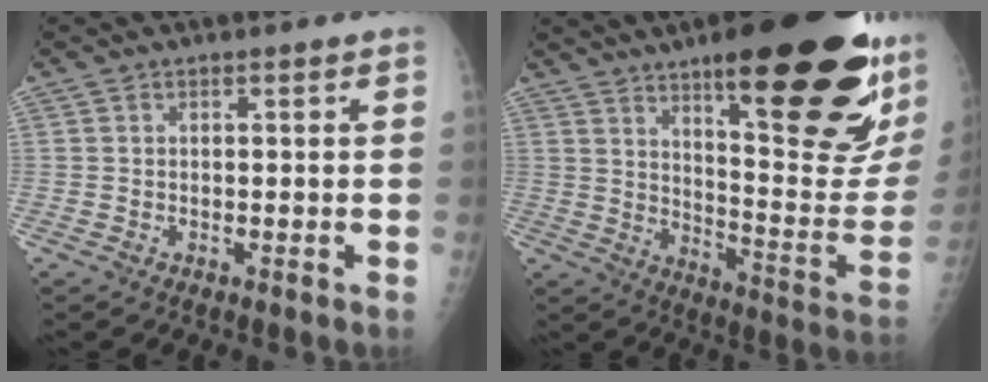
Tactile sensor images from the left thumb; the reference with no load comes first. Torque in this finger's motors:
{"motor_torque": [2.79, 1.57, 1.66, -1.11, 0.40]}